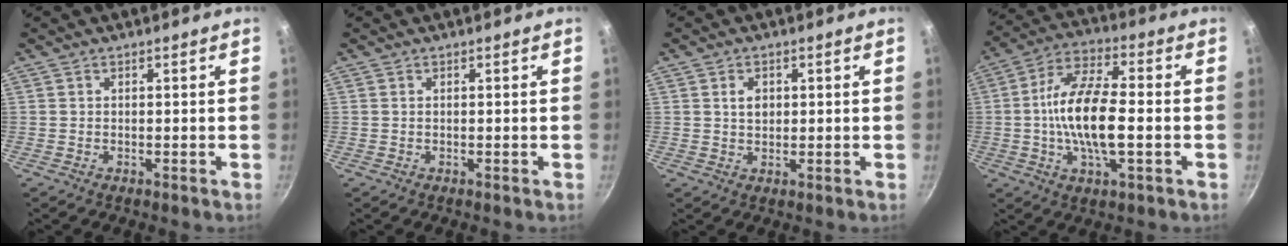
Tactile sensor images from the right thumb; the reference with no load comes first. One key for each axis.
{"total": 0.0}
{"total": 2.8, "fx": 0.7, "fy": 2.1, "fz": 1.8, "tx": -0.020, "ty": -0.001, "tz": 0.012}
{"total": 15.1, "fx": -1.5, "fy": 5.9, "fz": 13.8, "tx": -0.253, "ty": 0.025, "tz": -0.040}